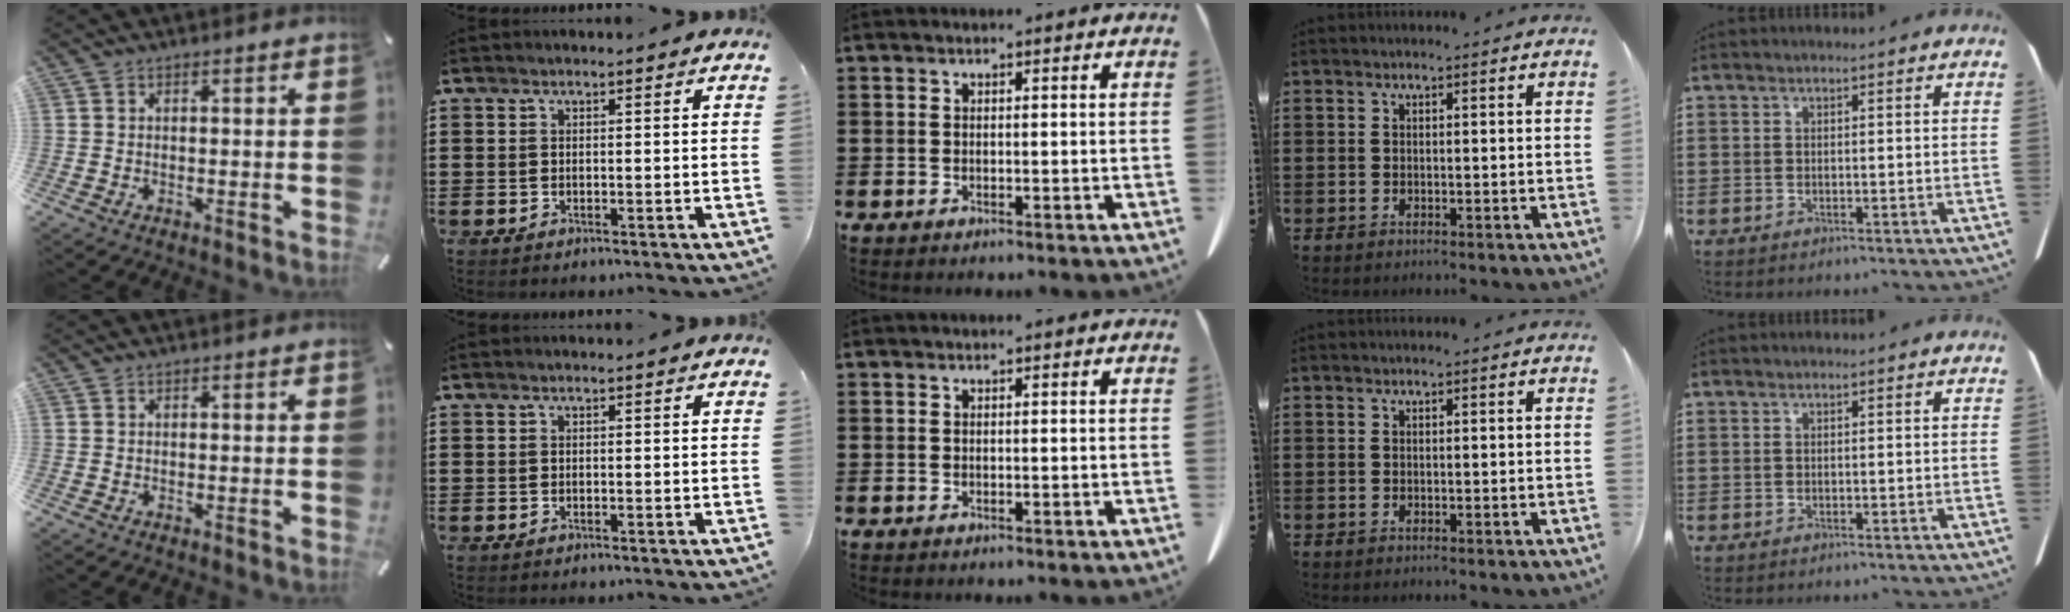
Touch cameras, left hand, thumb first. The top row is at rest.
{}